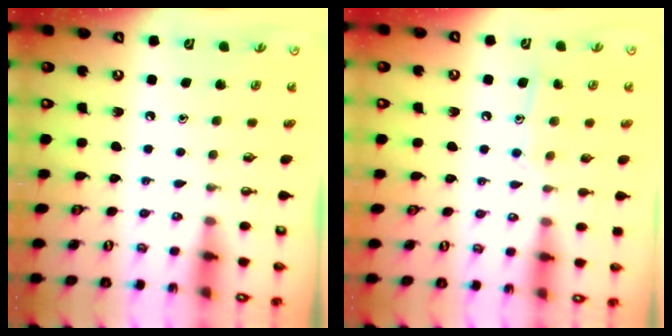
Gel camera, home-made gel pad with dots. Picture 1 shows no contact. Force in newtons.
{"total": 7.8, "press": 7.8, "slide": 0.6}